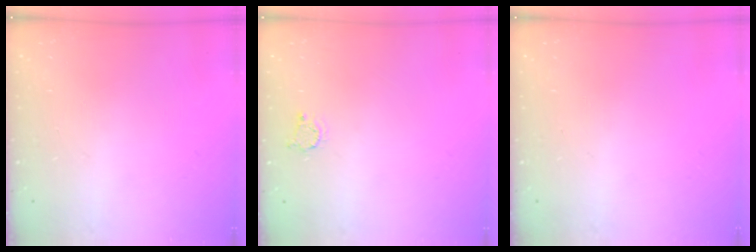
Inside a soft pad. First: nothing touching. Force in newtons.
{"total": 3.1, "press": 3.1, "slide": 0.4}
{"total": 0.0}